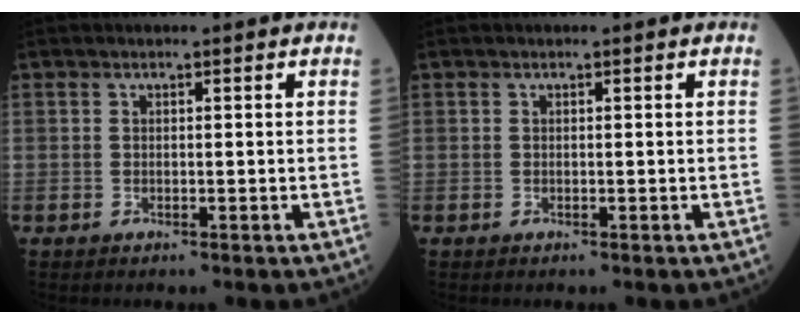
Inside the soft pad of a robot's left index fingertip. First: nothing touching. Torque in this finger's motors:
{"motor_torque": [0.00, 0.00, 0.00, 0.00]}